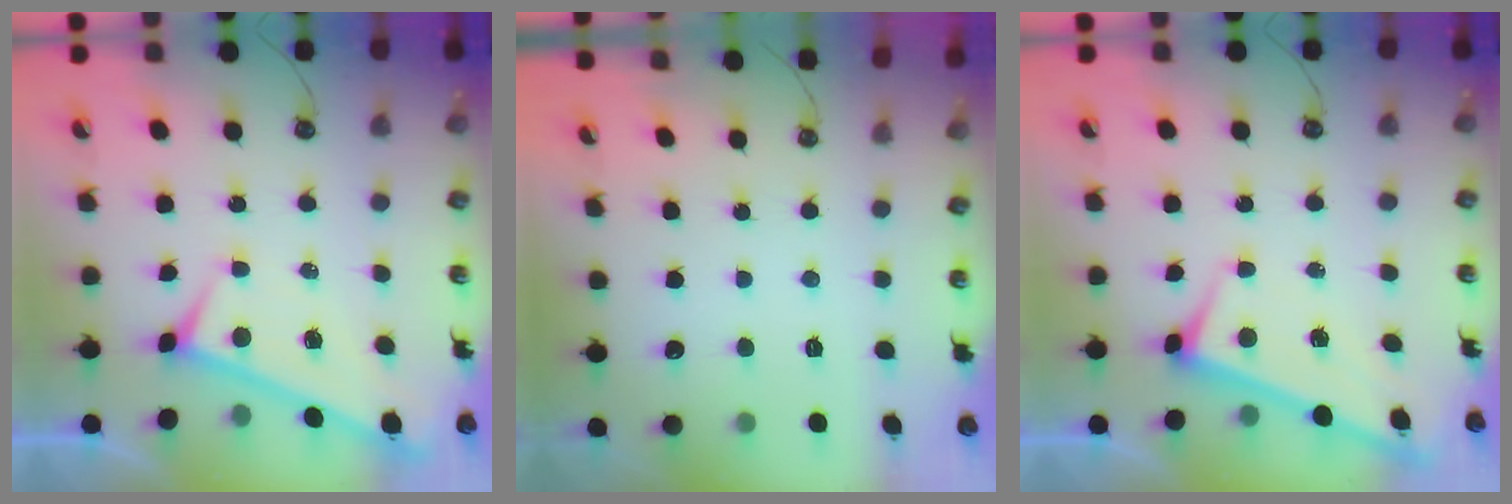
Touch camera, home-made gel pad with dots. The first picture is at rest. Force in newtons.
{"total": 0.0}
{"total": 2.8, "press": 2.8, "slide": 0.3}